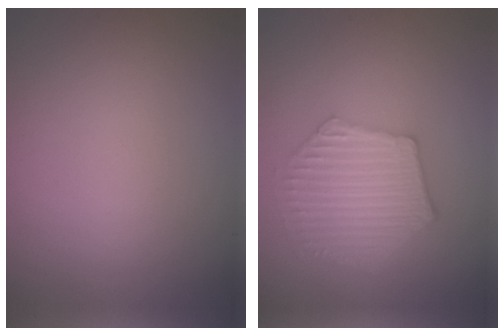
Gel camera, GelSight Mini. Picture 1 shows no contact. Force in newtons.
{"total": 5.9, "press": 4.4, "slide": 3.8}